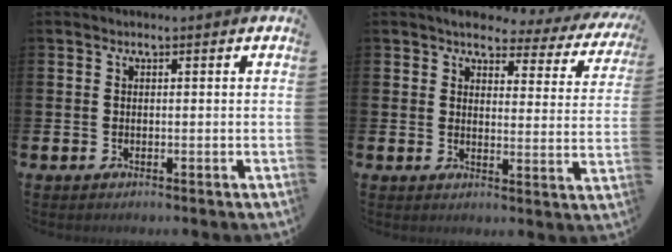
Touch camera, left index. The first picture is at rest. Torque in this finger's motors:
{"motor_torque": [0.99, -1.14, 0.24, 0.01]}